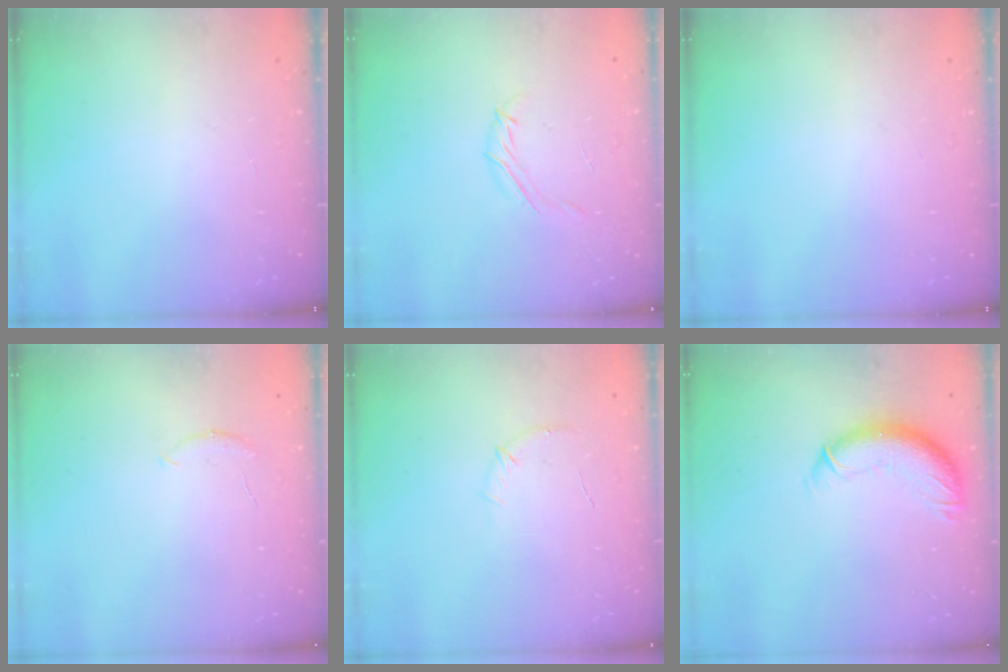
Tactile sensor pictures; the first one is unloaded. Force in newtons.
{"total": 4.5, "press": 4.4, "slide": 0.9}
{"total": 0.0}
{"total": 5.0, "press": 4.9, "slide": 1.0}
{"total": 5.5, "press": 5.3, "slide": 1.5}
{"total": 11.5, "press": 11.2, "slide": 2.6}